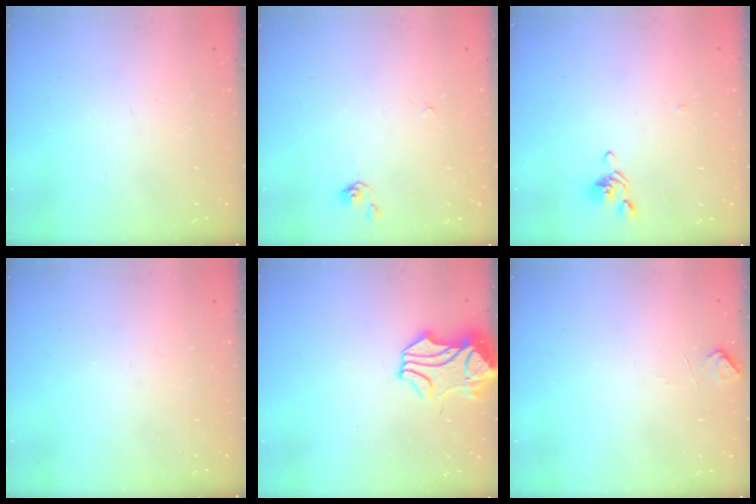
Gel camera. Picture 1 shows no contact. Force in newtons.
{"total": 1.1, "press": 1.0, "slide": 0.4}
{"total": 2.9, "press": 2.8, "slide": 0.6}
{"total": 0.0}
{"total": 2.3, "press": 1.8, "slide": 1.4}
{"total": 2.9, "press": 2.8, "slide": 0.6}